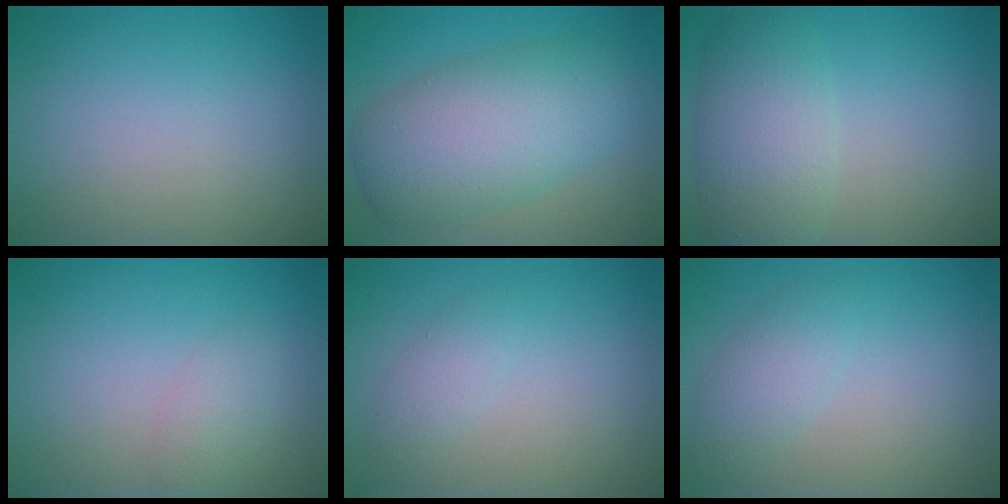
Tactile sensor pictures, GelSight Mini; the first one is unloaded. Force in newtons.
{"total": 8.3, "press": 8.3, "slide": 0.3}
{"total": 4.4, "press": 4.4, "slide": 0.3}
{"total": 1.6, "press": 1.6, "slide": 0.1}
{"total": 1.5, "press": 1.5, "slide": 0.1}
{"total": 2.4, "press": 2.4, "slide": 0.2}